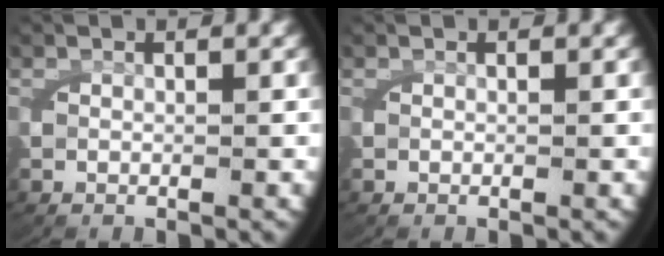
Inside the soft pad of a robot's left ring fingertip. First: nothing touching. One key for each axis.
{"total": 0.0}